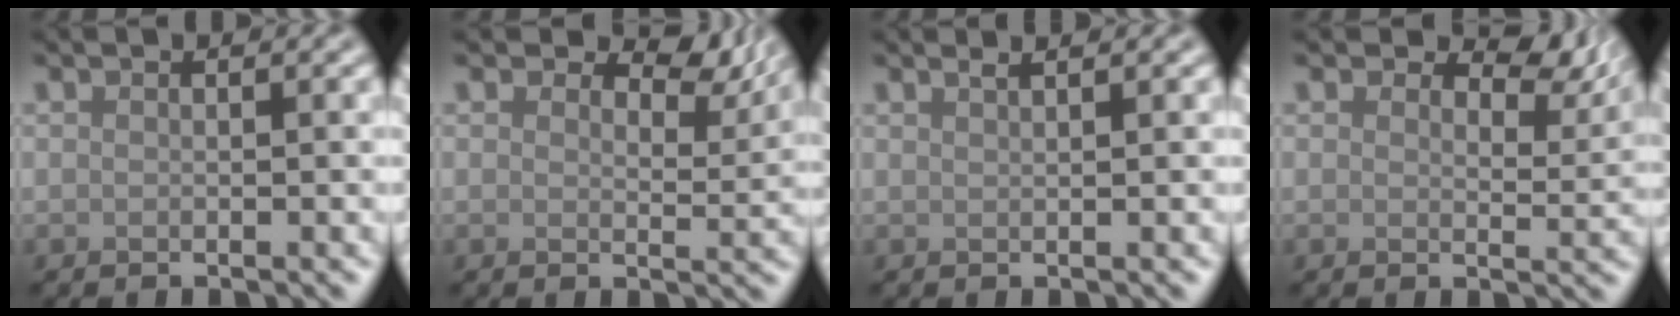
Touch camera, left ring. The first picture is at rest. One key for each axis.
{"total": 4.9, "fx": 3.3, "fy": 2.4, "fz": 2.7, "tx": -0.032, "ty": -0.003, "tz": 0.039}
{"total": 1.2, "fx": 0.9, "fy": 0.4, "fz": 0.7, "tx": -0.002, "ty": 0.001, "tz": 0.005}
{"total": 5.2, "fx": 3.4, "fy": 2.5, "fz": 2.9, "tx": -0.034, "ty": -0.003, "tz": 0.041}